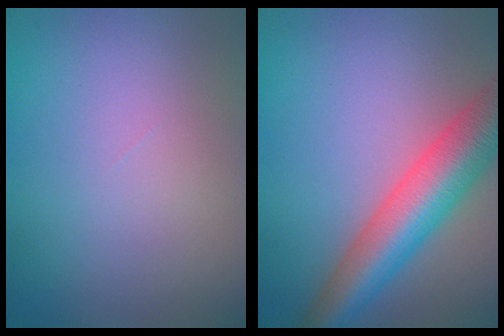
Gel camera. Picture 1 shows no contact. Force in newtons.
{"total": 8.1, "press": 8.1, "slide": 0.3}